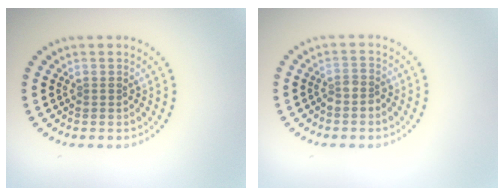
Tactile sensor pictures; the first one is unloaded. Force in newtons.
{"total": 1.5, "press": 1.1, "slide": 0.9}